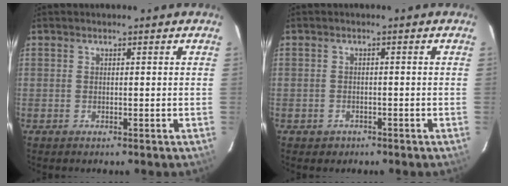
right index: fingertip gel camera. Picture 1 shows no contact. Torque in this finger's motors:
{"motor_torque": [0.24, -0.52, -0.08, -0.05]}